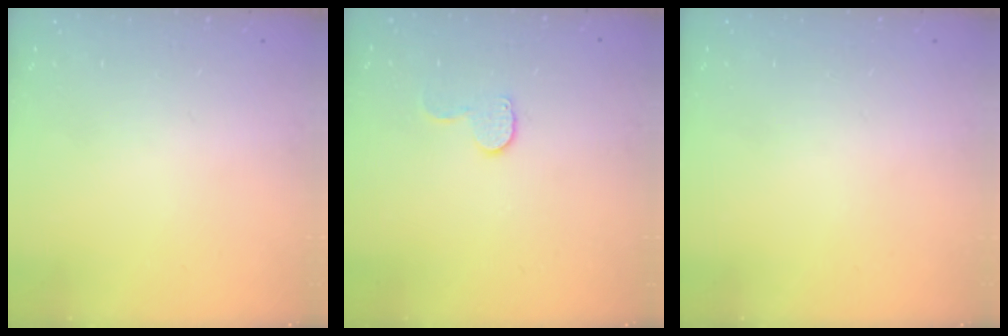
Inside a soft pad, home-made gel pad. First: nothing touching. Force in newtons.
{"total": 7.1, "press": 7.1, "slide": 0.4}
{"total": 0.0}